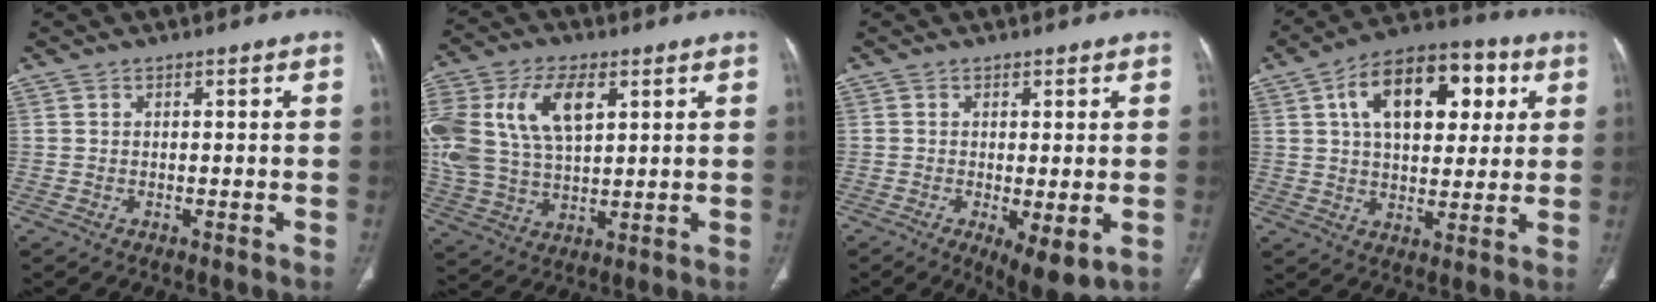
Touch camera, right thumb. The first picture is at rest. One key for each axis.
{"total": 21.0, "fx": 6.5, "fy": 12.3, "fz": 15.8, "tx": -0.354, "ty": 0.008, "tz": 0.122}
{"total": 6.5, "fx": -1.6, "fy": 2.2, "fz": 5.9, "tx": -0.095, "ty": -0.023, "tz": -0.020}
{"total": 18.5, "fx": 5.8, "fy": 10.6, "fz": 14.0, "tx": -0.180, "ty": 0.008, "tz": 0.086}